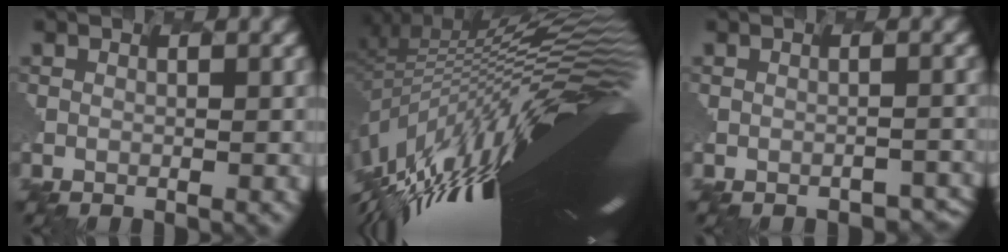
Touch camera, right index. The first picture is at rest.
{"total": 14.8, "force": [-3.7, 4.2, 13.8], "torque": [-0.206, 0.019, -0.070]}
{"total": 2.7, "force": [-2.0, 1.1, 1.5], "torque": [-0.017, -0.004, -0.008]}